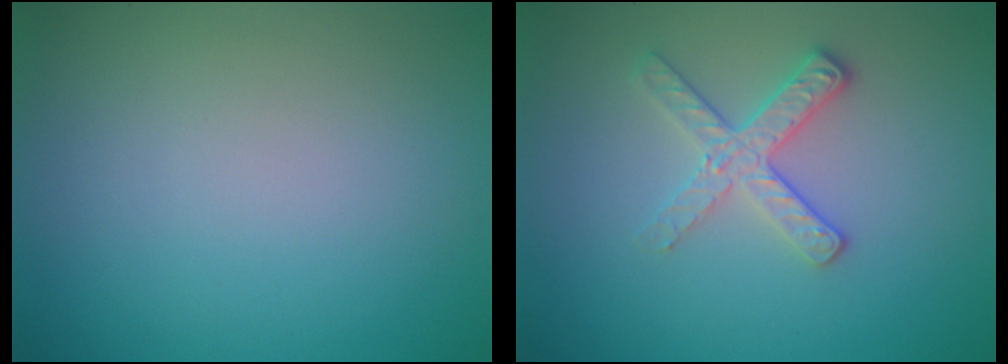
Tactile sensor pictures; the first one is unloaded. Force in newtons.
{"total": 2.7, "press": 2.5, "slide": 1.1}